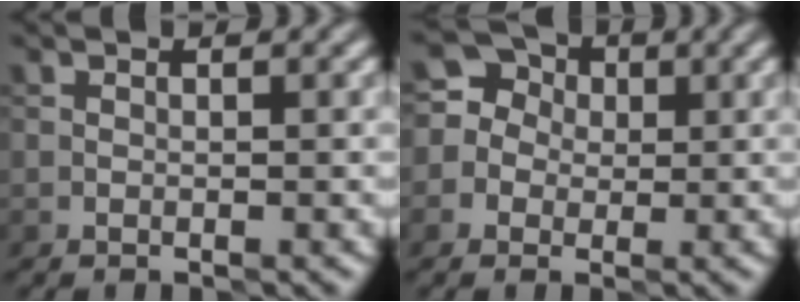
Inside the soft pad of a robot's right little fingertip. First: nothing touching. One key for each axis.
{"total": 5.0, "fx": 0.9, "fy": 4.6, "fz": 1.6, "tx": -0.007, "ty": 0.037, "tz": -0.017}